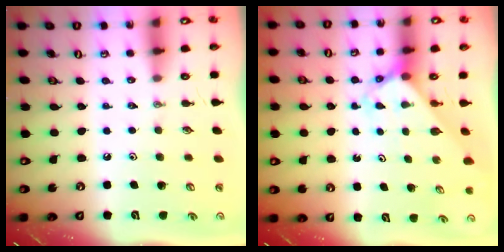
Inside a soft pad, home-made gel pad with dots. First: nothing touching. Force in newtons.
{"total": 2.7, "press": 2.7, "slide": 0.2}